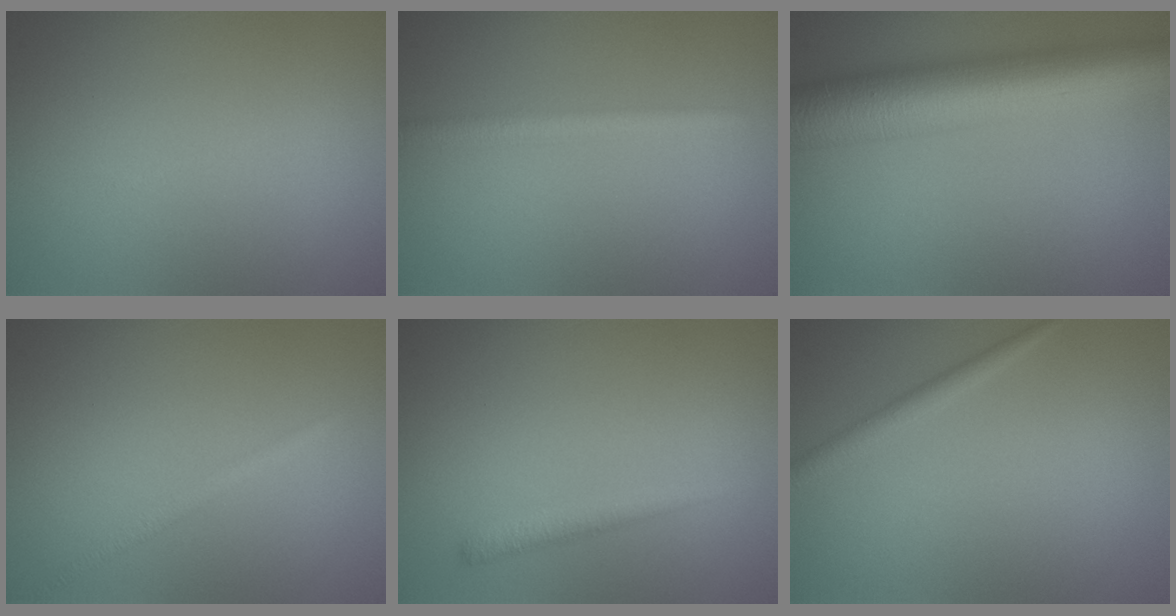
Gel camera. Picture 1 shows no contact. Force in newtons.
{"total": 2.1, "press": 2.1, "slide": 0.0}
{"total": 9.9, "press": 9.9, "slide": 0.1}
{"total": 1.2, "press": 1.2, "slide": 0.0}
{"total": 1.6, "press": 1.6, "slide": 0.1}
{"total": 1.5, "press": 1.5, "slide": 0.1}